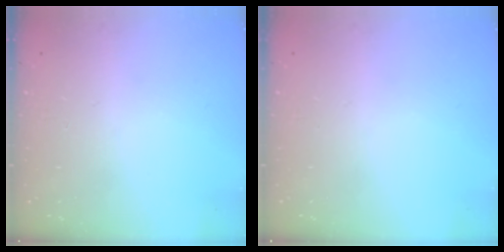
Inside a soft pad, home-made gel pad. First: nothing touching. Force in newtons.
{"total": 0.0}